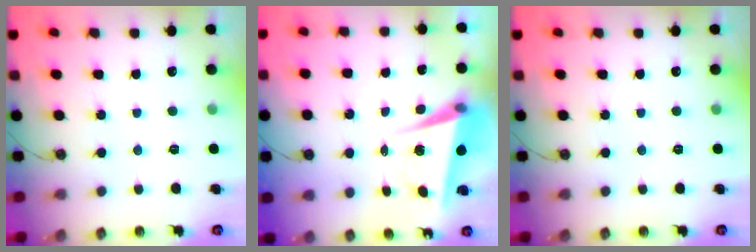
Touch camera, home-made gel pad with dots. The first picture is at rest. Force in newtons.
{"total": 5.8, "press": 5.7, "slide": 1.2}
{"total": 0.0}